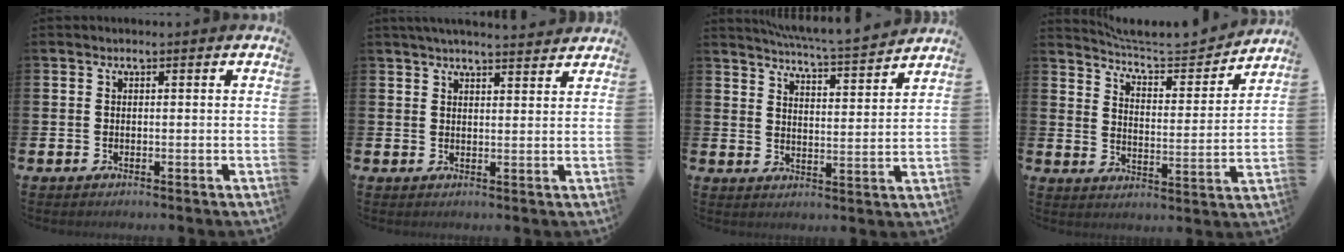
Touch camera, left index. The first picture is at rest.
{"total": 3.3, "force": [3.2, -0.1, 0.7], "torque": [-0.020, -0.013, 0.059]}
{"total": 6.0, "force": [5.8, -0.5, 1.2], "torque": [-0.041, -0.042, 0.101]}
{"total": 6.5, "force": [6.3, 0.8, 1.7], "torque": [-0.058, -0.049, 0.105]}